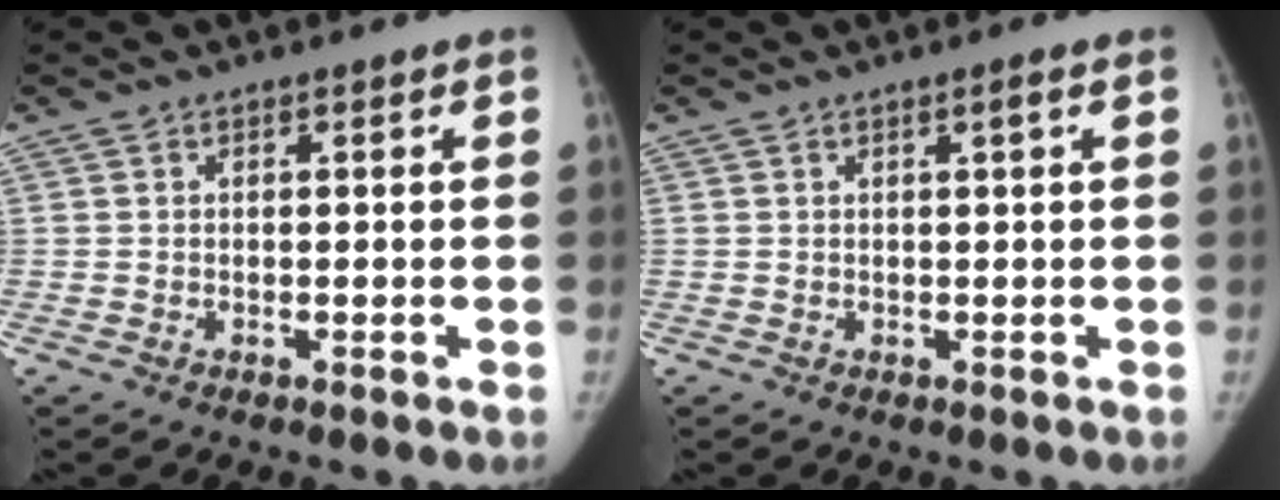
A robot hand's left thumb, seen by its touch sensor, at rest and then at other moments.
{"total": 0.9, "force": [0.3, -0.1, 0.8], "torque": [-0.011, 0.001, 0.005]}